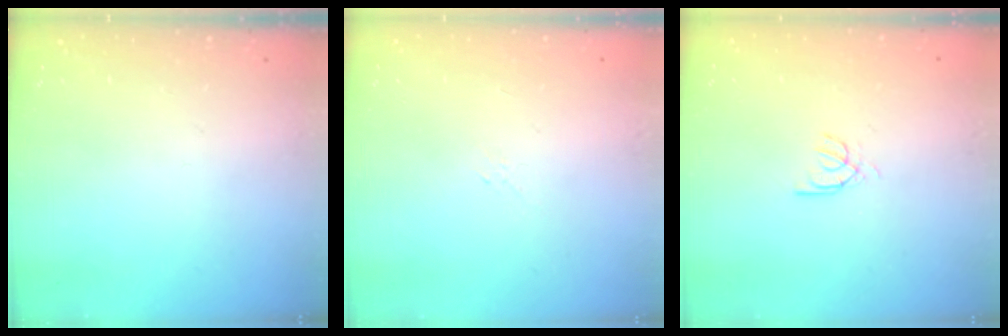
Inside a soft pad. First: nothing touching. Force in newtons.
{"total": 2.1, "press": 2.0, "slide": 0.6}
{"total": 3.6, "press": 3.5, "slide": 0.4}